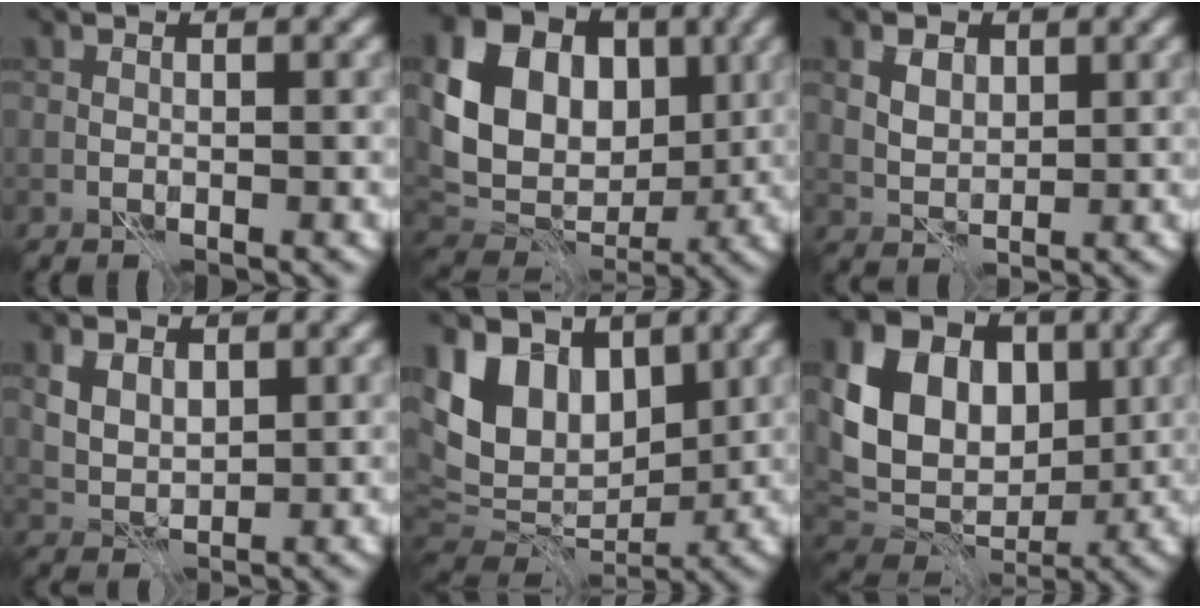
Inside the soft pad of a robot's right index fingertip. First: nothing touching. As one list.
[{"total": 14.2, "force": [3.3, 11.0, 8.3], "torque": [-0.162, 0.036, 0.048]}, {"total": 2.6, "force": [1.2, 1.8, 1.5], "torque": [-0.029, -0.003, 0.021]}, {"total": 3.8, "force": [1.7, 2.6, 2.2], "torque": [-0.045, 0.000, 0.027]}, {"total": 10.7, "force": [4.5, 7.5, 6.1], "torque": [-0.130, 0.026, 0.082]}, {"total": 11.5, "force": [2.8, 8.6, 7.1], "torque": [-0.139, 0.012, 0.043]}]